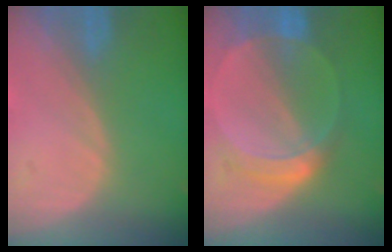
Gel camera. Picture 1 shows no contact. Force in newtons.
{"total": 6.1, "press": 5.6, "slide": 2.4}